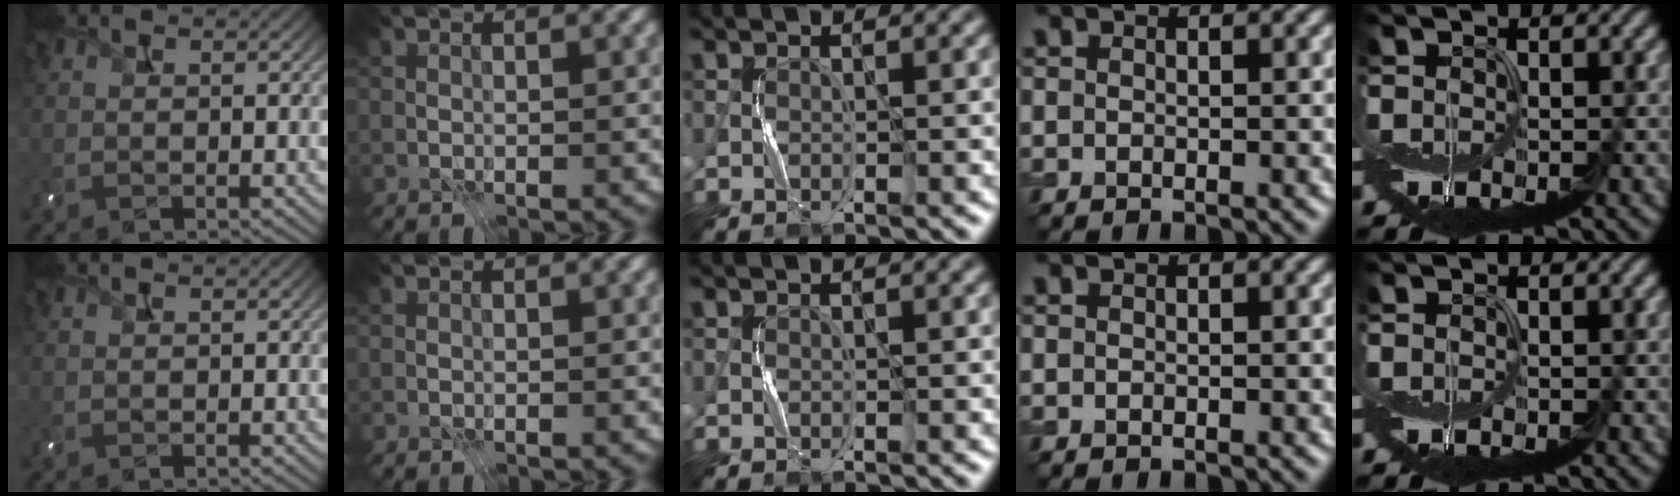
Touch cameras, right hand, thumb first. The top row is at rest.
{}